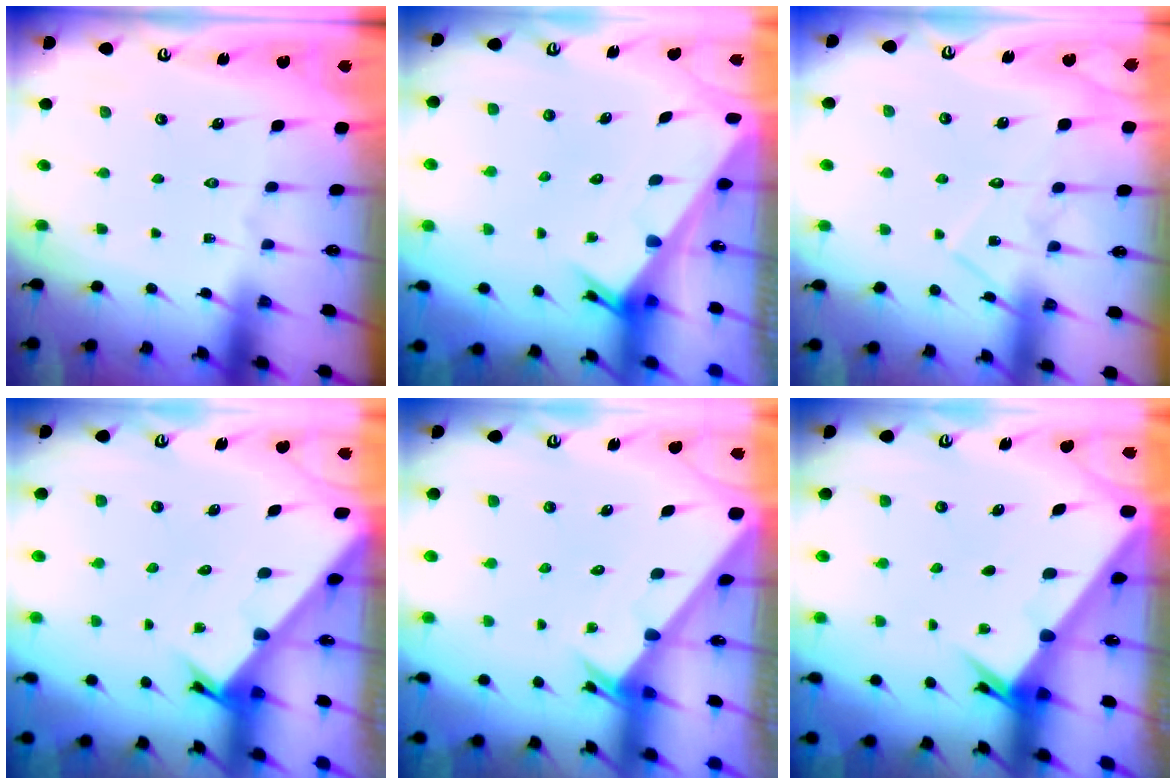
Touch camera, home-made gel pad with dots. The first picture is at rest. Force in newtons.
{"total": 3.2, "press": 3.2, "slide": 0.2}
{"total": 10.5, "press": 10.5, "slide": 0.6}
{"total": 2.2, "press": 2.2, "slide": 0.2}
{"total": 1.6, "press": 1.6, "slide": 0.1}
{"total": 2.6, "press": 2.6, "slide": 0.2}